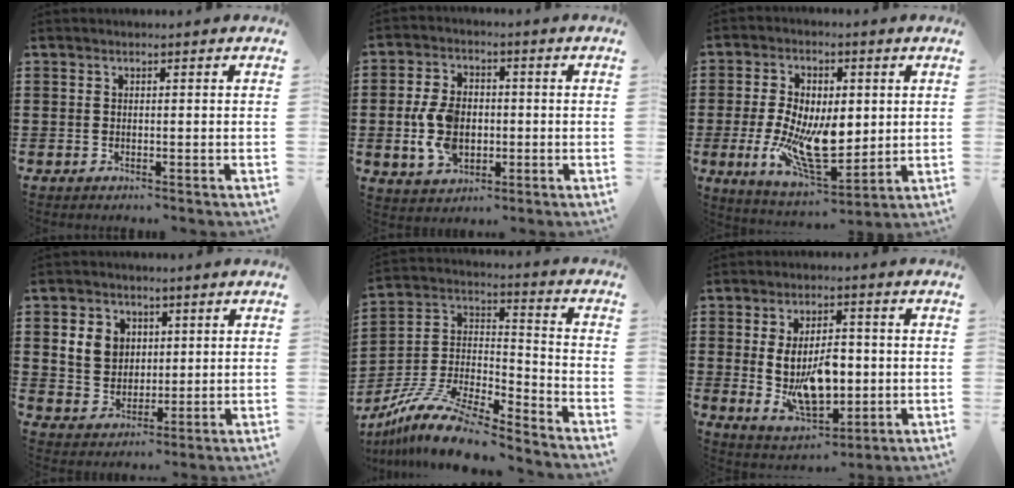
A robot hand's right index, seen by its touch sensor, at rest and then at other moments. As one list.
[{"total": 8.7, "force": [-0.8, 5.9, 6.3], "torque": [-0.158, 0.005, -0.021]}, {"total": 12.2, "force": [-1.4, 6.4, 10.2], "torque": [-0.192, -0.007, -0.017]}, {"total": 6.0, "force": [1.8, 5.3, 2.4], "torque": [-0.068, 0.018, 0.034]}, {"total": 12.0, "force": [-10.2, 2.6, 5.8], "torque": [-0.129, 0.022, -0.206]}, {"total": 9.7, "force": [-0.5, 5.2, 8.2], "torque": [-0.141, -0.007, -0.016]}]